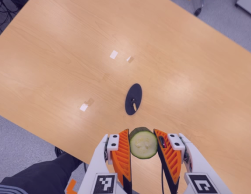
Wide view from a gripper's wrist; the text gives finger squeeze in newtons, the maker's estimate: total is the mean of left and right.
{"total": 9.6, "left": 10.3, "right": 8.9}